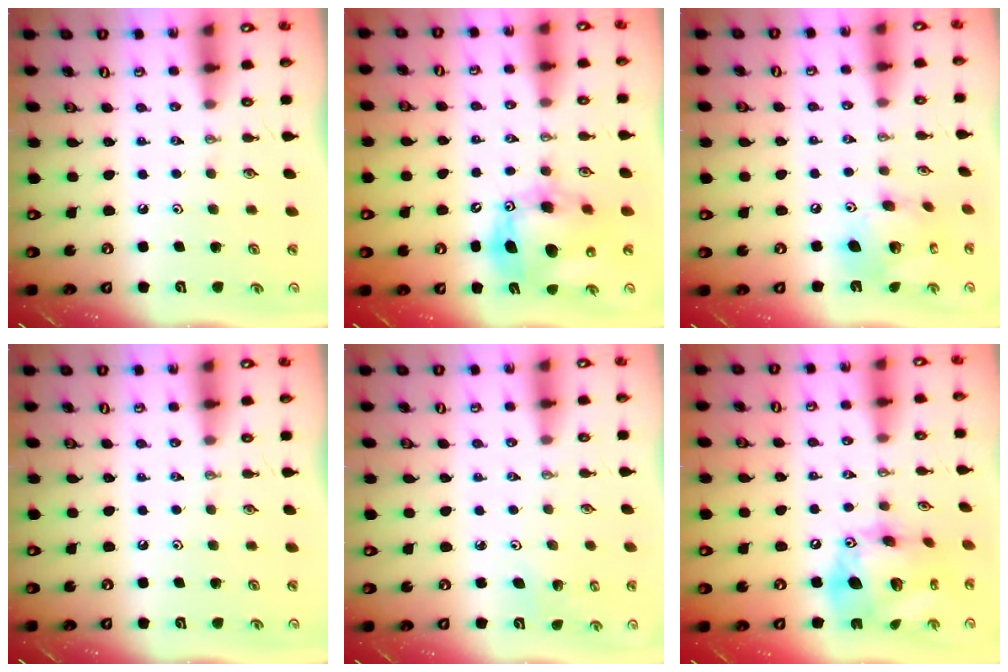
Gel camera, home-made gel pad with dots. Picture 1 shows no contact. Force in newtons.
{"total": 15.0, "press": 14.7, "slide": 2.6}
{"total": 14.8, "press": 14.7, "slide": 1.5}
{"total": 0.0}
{"total": 2.8, "press": 2.8, "slide": 0.2}
{"total": 19.9, "press": 19.8, "slide": 2.3}